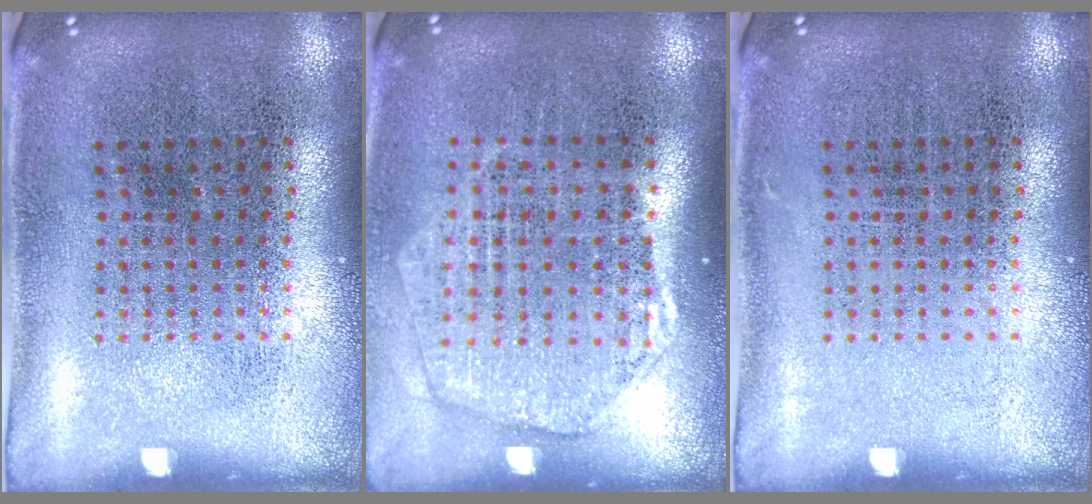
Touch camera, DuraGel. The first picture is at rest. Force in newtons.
{"total": 1.9, "press": 1.7, "slide": 0.8}
{"total": 0.0}